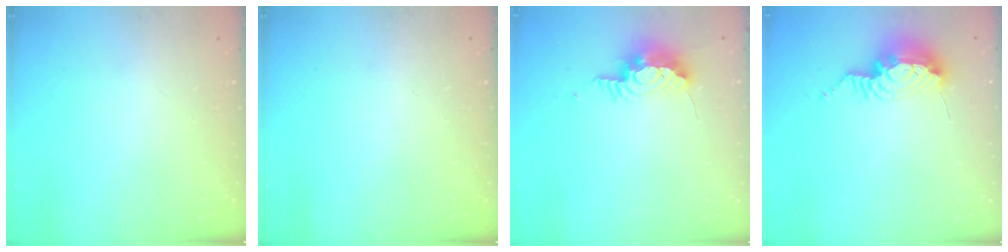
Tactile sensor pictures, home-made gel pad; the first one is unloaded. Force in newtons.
{"total": 0.0}
{"total": 10.9, "press": 9.7, "slide": 5.0}
{"total": 15.7, "press": 11.6, "slide": 10.6}